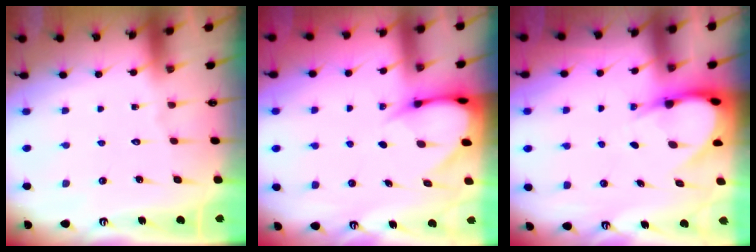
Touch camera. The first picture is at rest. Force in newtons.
{"total": 5.4, "press": 5.4, "slide": 0.7}
{"total": 6.3, "press": 6.3, "slide": 0.5}